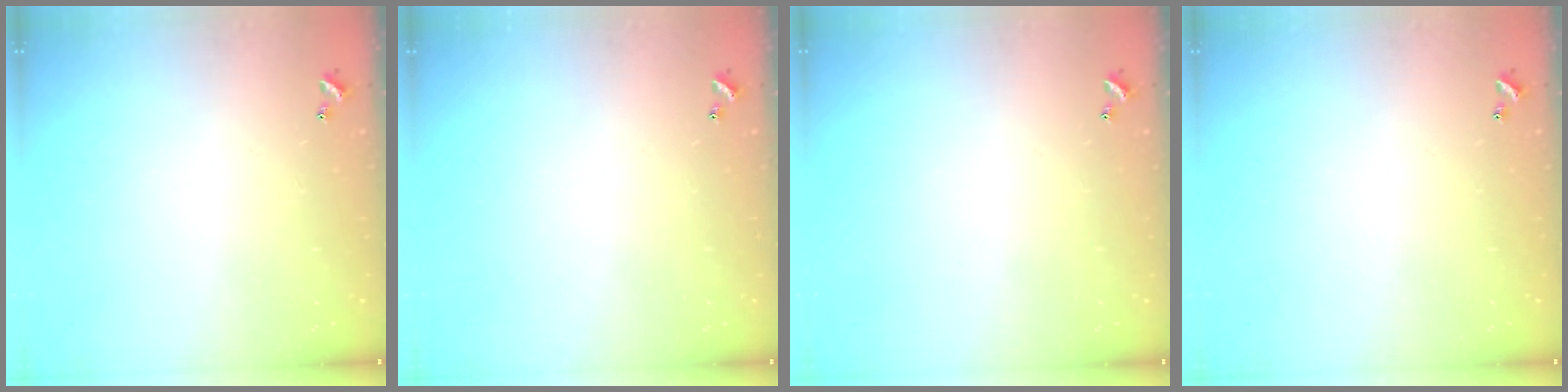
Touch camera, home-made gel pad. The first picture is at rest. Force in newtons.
{"total": 0.0}
{"total": 0.0}
{"total": 0.0}